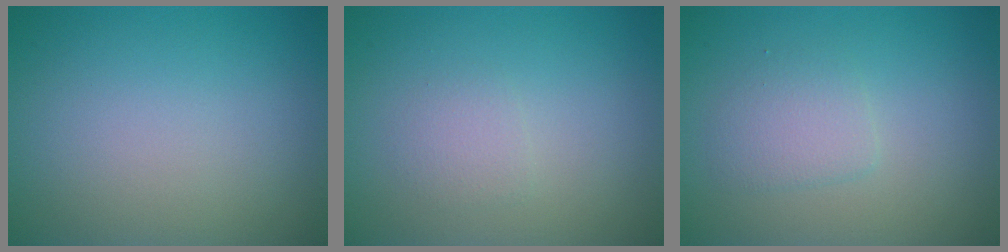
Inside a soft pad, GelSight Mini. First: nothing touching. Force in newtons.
{"total": 1.2, "press": 1.2, "slide": 0.0}
{"total": 1.9, "press": 1.9, "slide": 0.1}